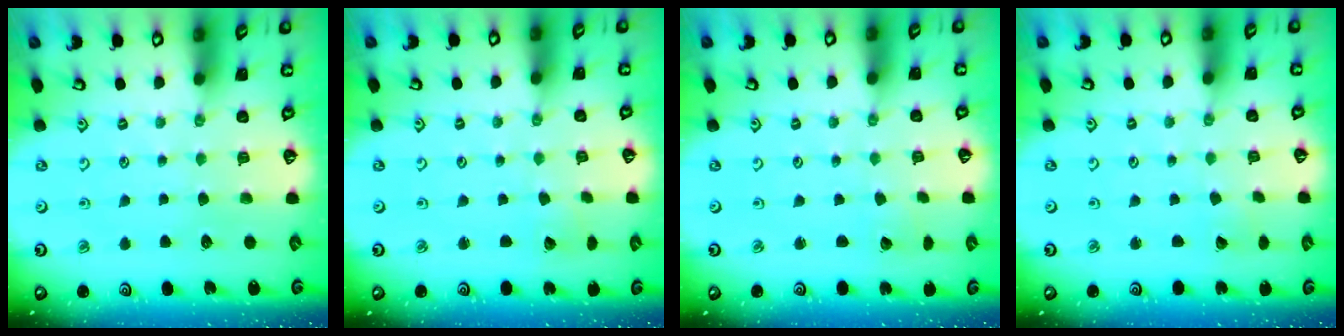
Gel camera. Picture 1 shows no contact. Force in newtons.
{"total": 1.3, "press": 1.3, "slide": 0.0}
{"total": 1.2, "press": 1.2, "slide": 0.1}
{"total": 0.5, "press": 0.5, "slide": 0.0}